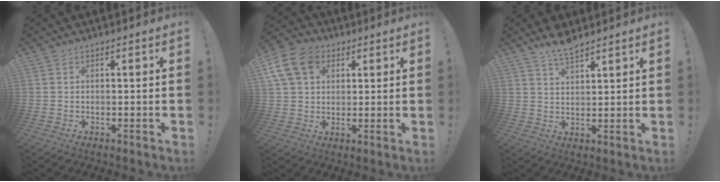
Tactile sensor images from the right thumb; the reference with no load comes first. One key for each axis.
{"total": 13.6, "fx": 5.5, "fy": 10.0, "fz": 7.4, "tx": -0.131, "ty": -0.018, "tz": 0.109}
{"total": 5.8, "fx": 4.9, "fy": 1.2, "fz": 2.8, "tx": -0.050, "ty": -0.031, "tz": 0.088}